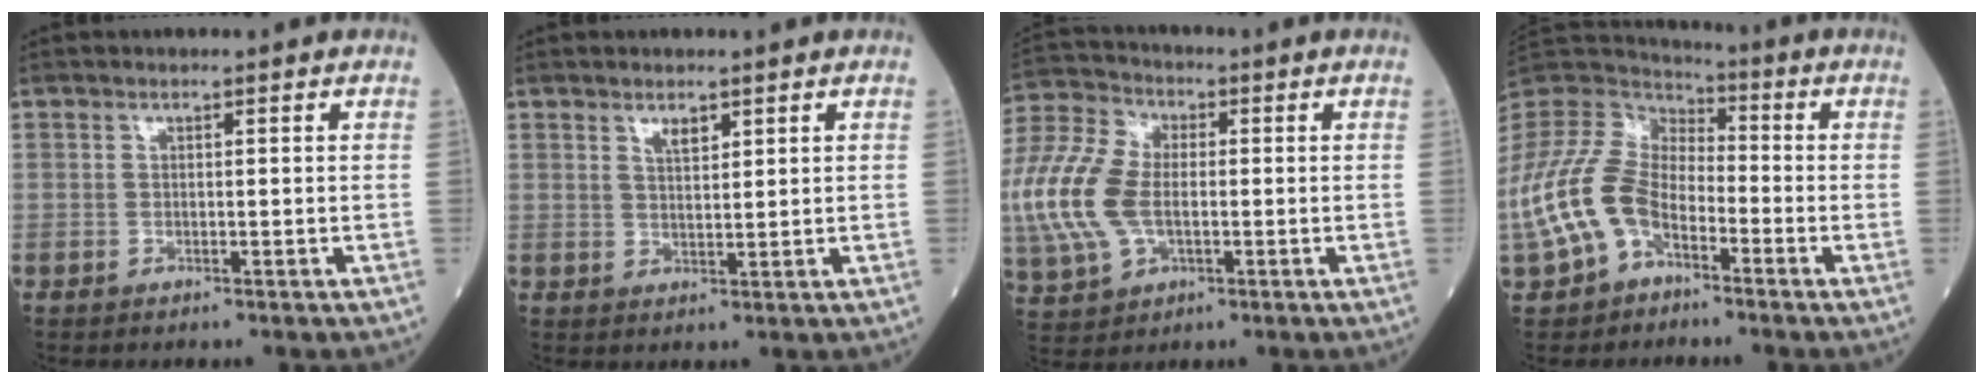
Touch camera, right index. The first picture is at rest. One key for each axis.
{"total": 2.1, "fx": 1.4, "fy": 0.8, "fz": 1.4, "tx": -0.026, "ty": 0.001, "tz": 0.029}
{"total": 17.3, "fx": -1.5, "fy": 10.6, "fz": 13.6, "tx": -0.355, "ty": 0.004, "tz": -0.022}
{"total": 13.7, "fx": -5.7, "fy": 8.5, "fz": 9.1, "tx": -0.216, "ty": 0.015, "tz": -0.116}